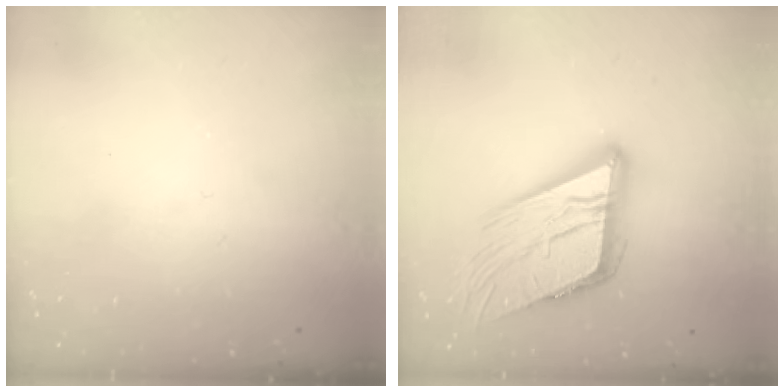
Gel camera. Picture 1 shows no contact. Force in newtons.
{"total": 19.1, "press": 18.9, "slide": 2.6}